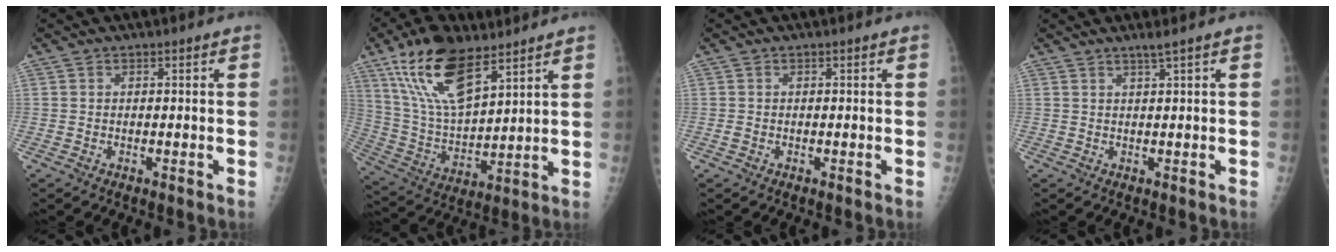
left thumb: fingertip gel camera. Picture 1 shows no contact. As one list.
[{"total": 17.2, "force": [10.5, 7.0, 11.7], "torque": [-0.201, -0.040, 0.208]}, {"total": 0.9, "force": [-0.2, 0.7, 0.4], "torque": [-0.010, -0.001, -0.002]}, {"total": 1.6, "force": [1.1, -0.5, 1.0], "torque": [-0.022, -0.008, 0.023]}]